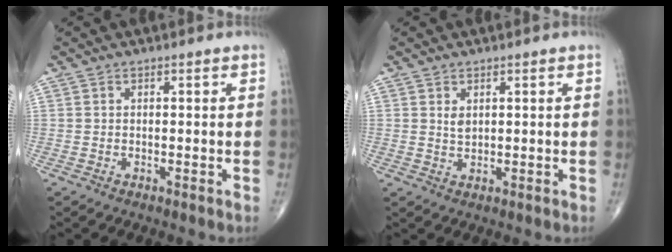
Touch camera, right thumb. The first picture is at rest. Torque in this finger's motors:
{"motor_torque": [0.49, 0.38, 0.16, -0.32, -0.02]}